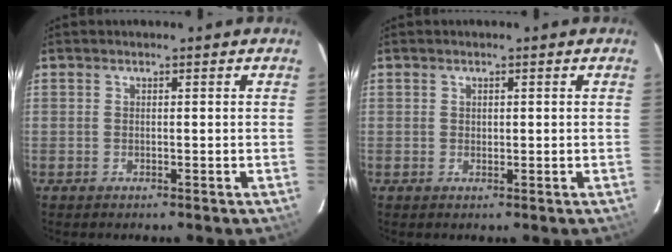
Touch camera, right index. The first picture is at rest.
{"total": 0.6, "force": [0.2, 0.6, 0.2], "torque": [-0.003, 0.003, 0.005]}